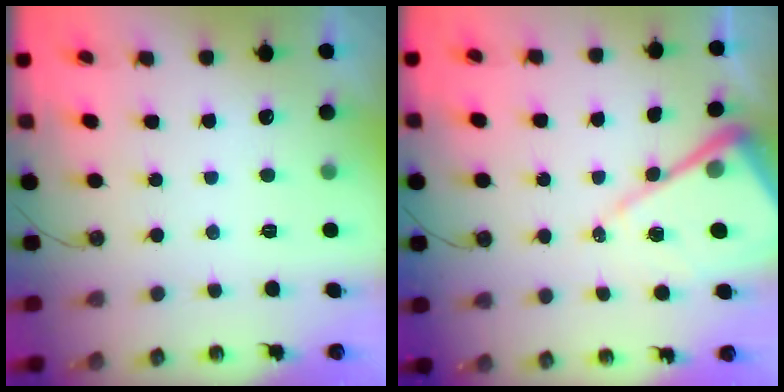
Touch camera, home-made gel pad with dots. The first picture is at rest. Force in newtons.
{"total": 13.1, "press": 13.1, "slide": 1.4}